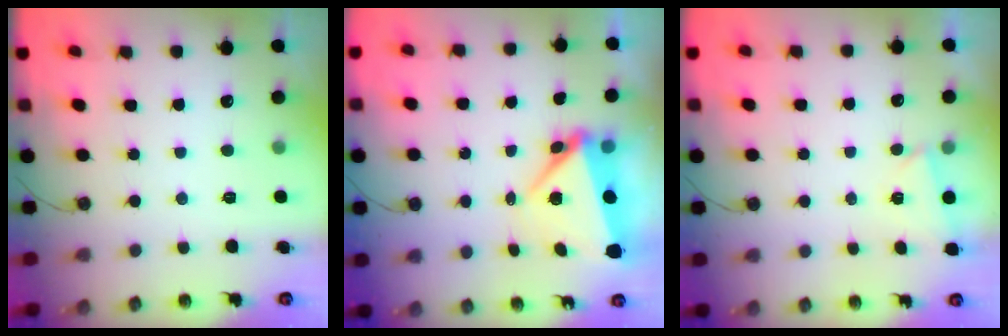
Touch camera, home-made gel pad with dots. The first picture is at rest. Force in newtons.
{"total": 6.3, "press": 6.2, "slide": 1.1}
{"total": 2.5, "press": 1.9, "slide": 1.7}